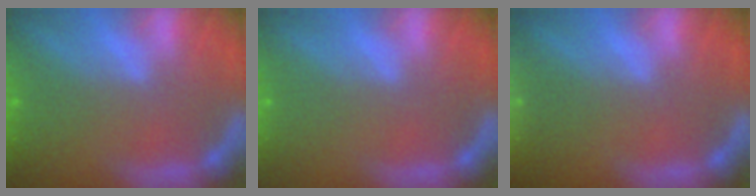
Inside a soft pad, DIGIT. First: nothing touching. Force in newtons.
{"total": 0.0}
{"total": 6.5}